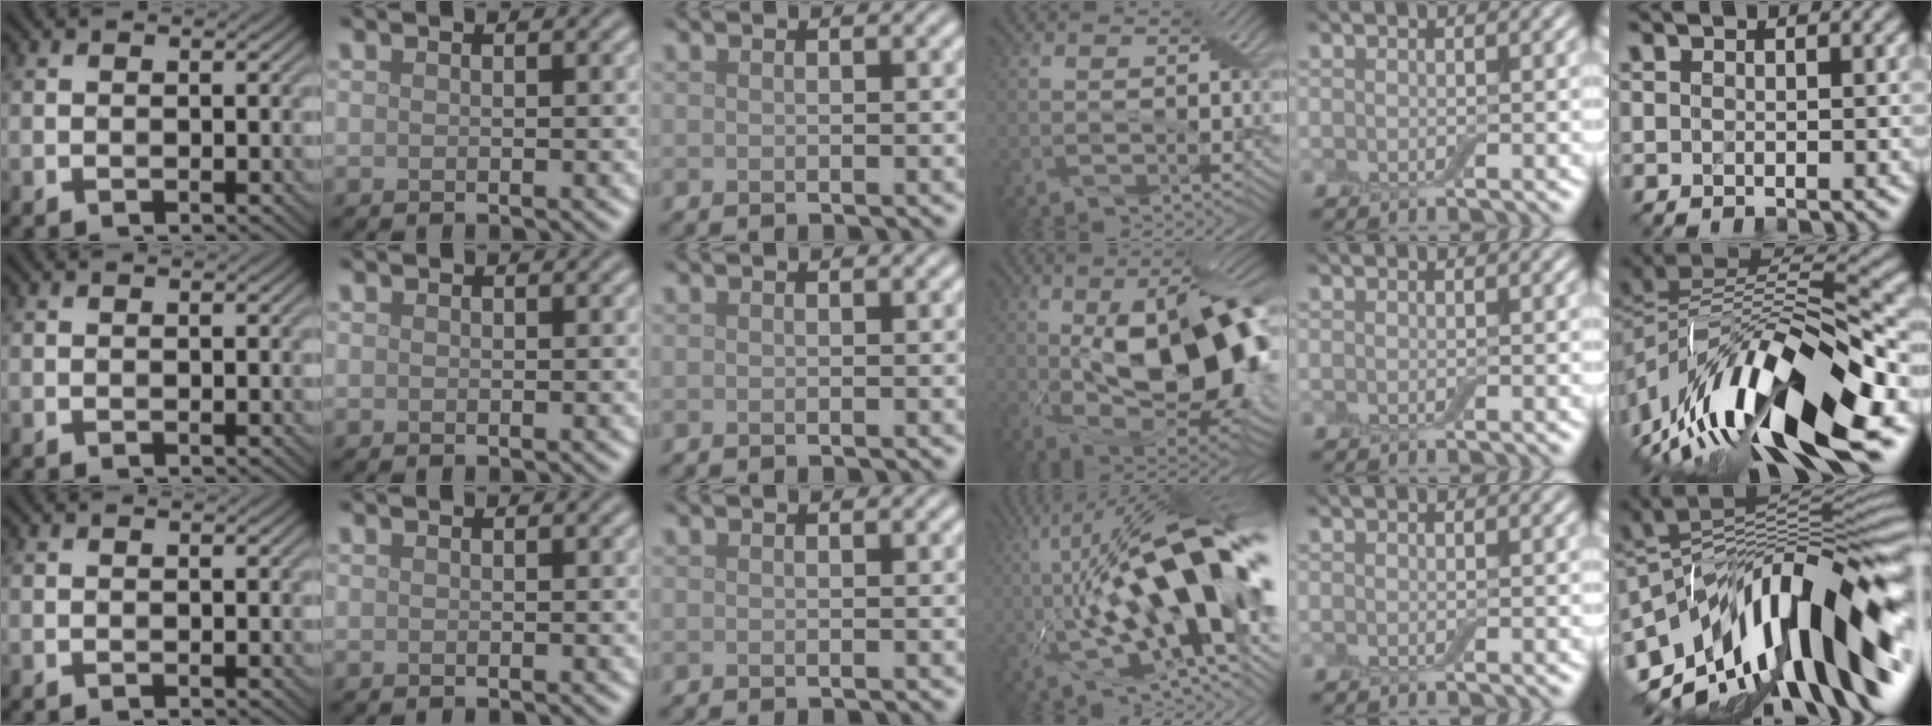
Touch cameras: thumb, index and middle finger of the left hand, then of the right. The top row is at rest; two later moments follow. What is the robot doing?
{"motion": "close", "object": "airpods case & airpods"}